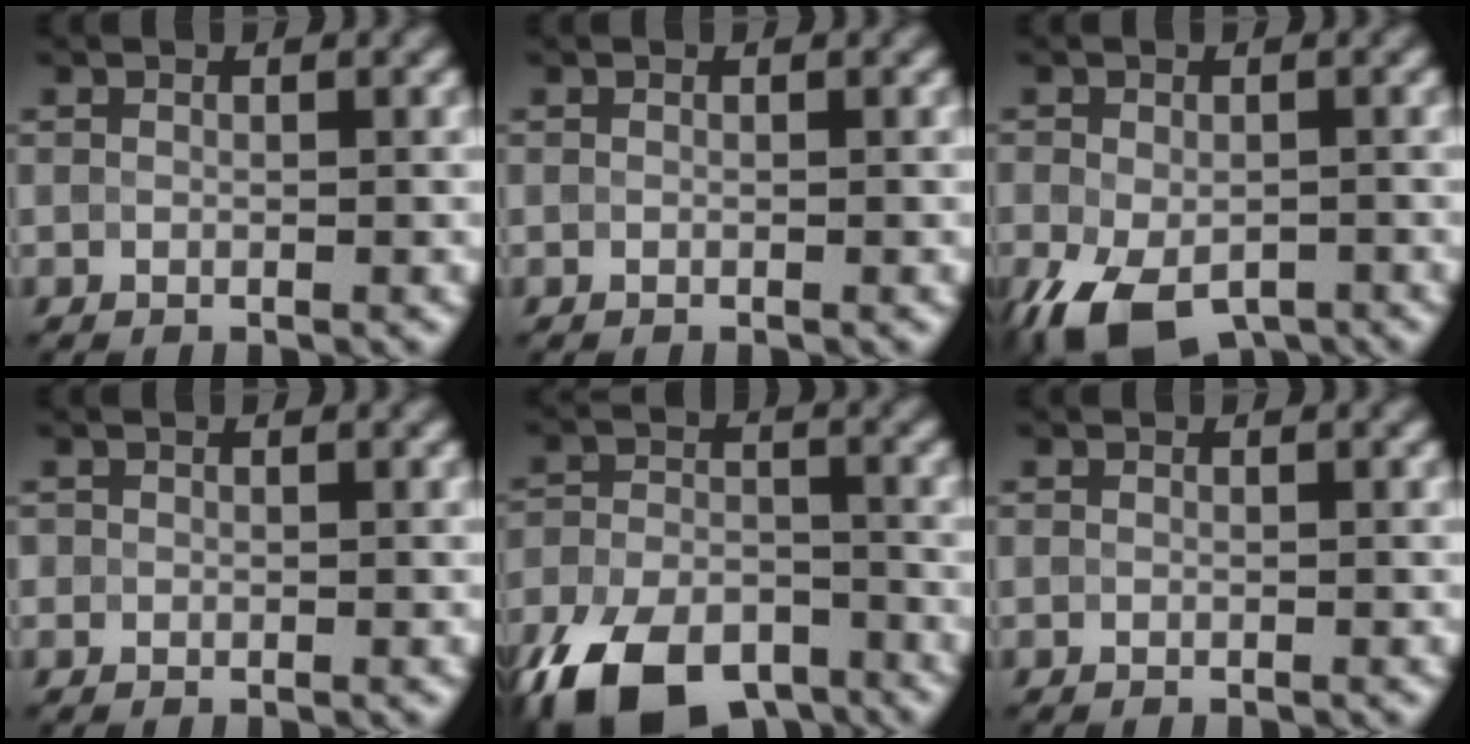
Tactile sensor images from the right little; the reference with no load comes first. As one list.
[{"total": 0.0}, {"total": 7.1, "force": [-4.3, 3.6, 4.4], "torque": [-0.092, -0.024, -0.054]}, {"total": 0.6, "force": [-0.2, -0.2, -0.5], "torque": [0.008, 0.001, 0.006]}, {"total": 11.0, "force": [-7.9, 5.2, 5.7], "torque": [-0.124, -0.020, -0.130]}, {"total": 0.0}]